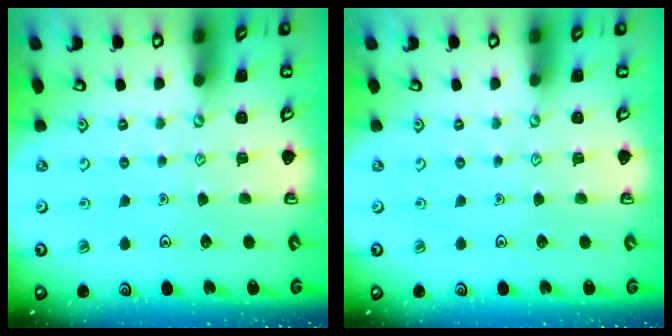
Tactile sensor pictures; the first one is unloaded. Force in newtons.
{"total": 0.0}